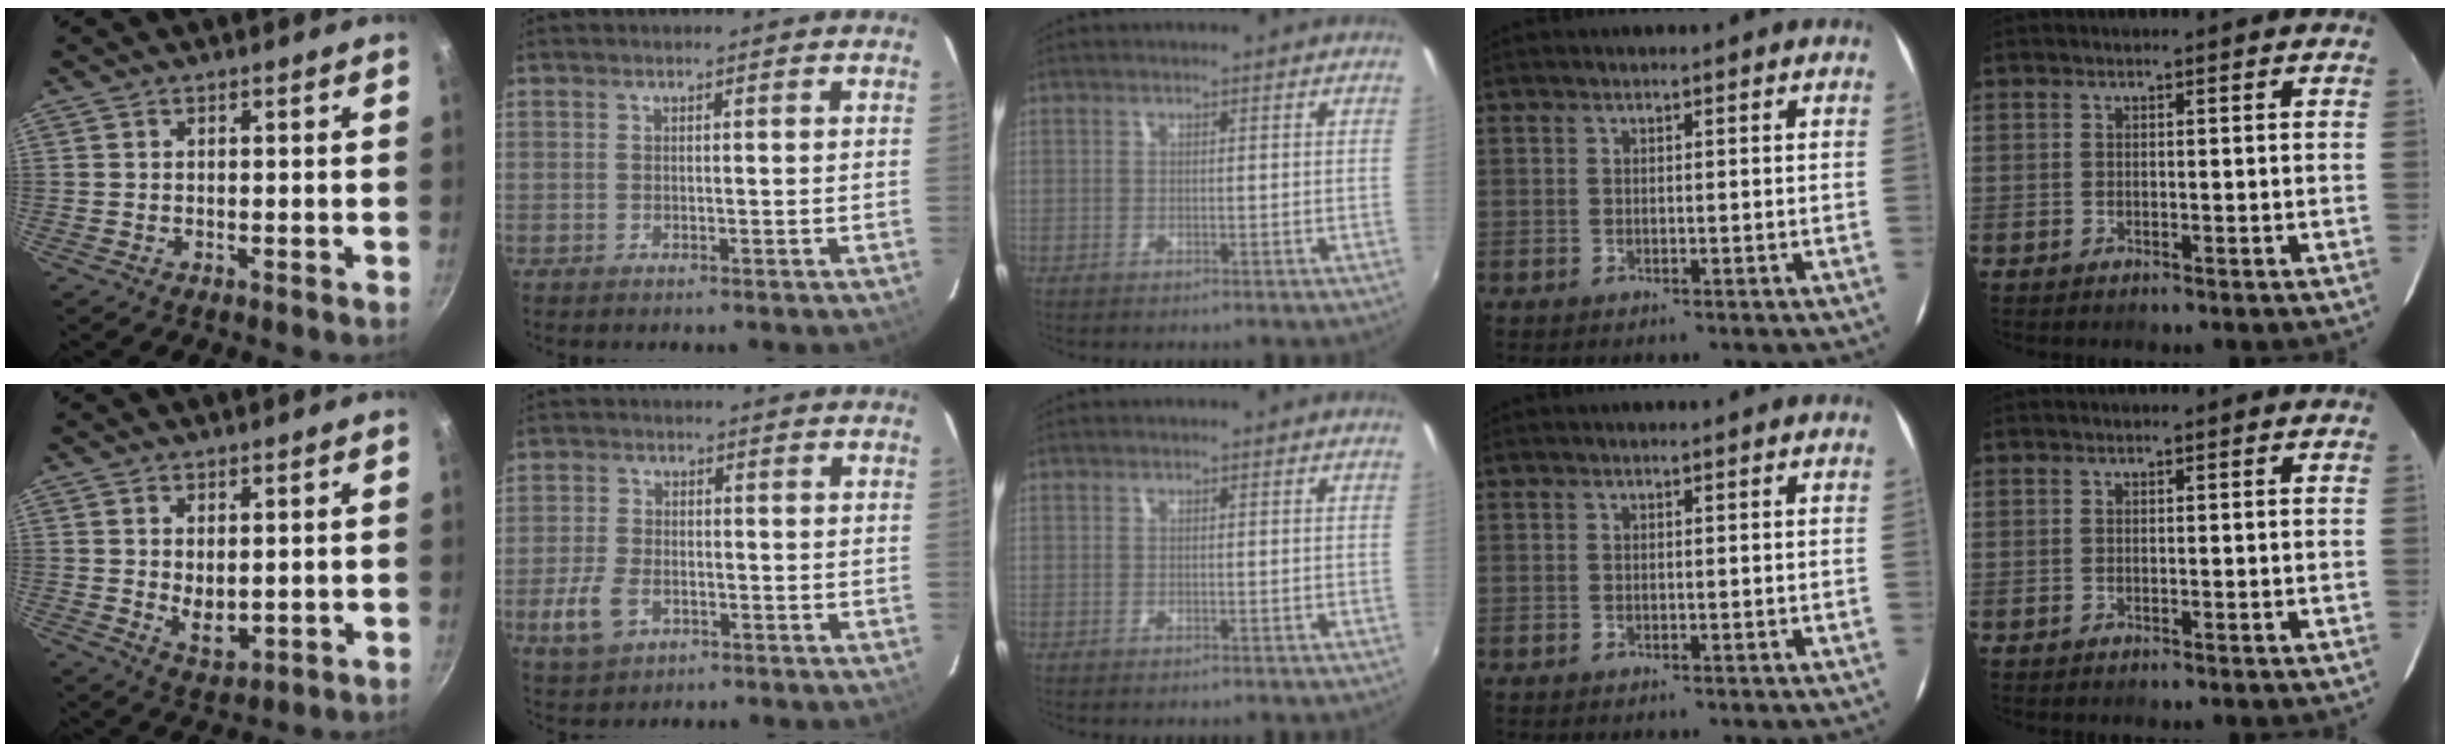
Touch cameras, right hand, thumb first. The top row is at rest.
{"thumb": {"total": 5.2, "force": [0.7, 2.8, 4.3], "torque": [-0.064, -0.017, 0.023]}, "index": {"total": 7.0, "force": [-3.0, 4.2, 4.6], "torque": [-0.116, -0.005, -0.053]}}